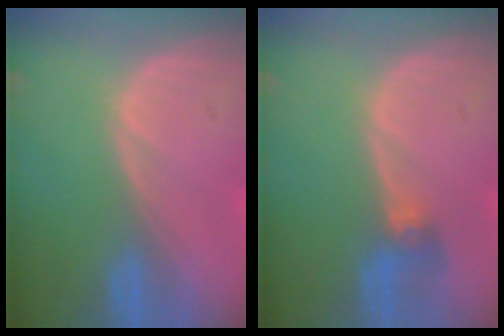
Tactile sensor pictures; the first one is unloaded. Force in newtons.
{"total": 2.9, "press": 2.6, "slide": 1.2}